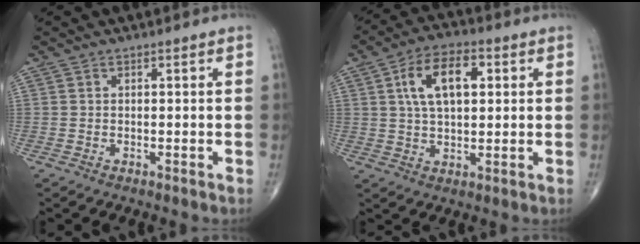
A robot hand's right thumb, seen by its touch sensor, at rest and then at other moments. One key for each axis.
{"total": 11.0, "fx": 2.9, "fy": 5.8, "fz": 8.9, "tx": -0.144, "ty": 0.010, "tz": 0.046}